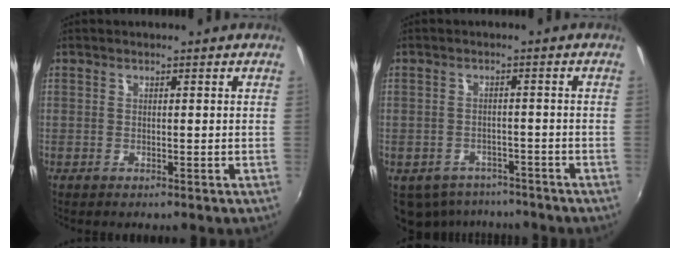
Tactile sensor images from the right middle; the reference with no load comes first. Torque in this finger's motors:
{"motor_torque": [1.08, -1.06, 0.13, 0.08]}